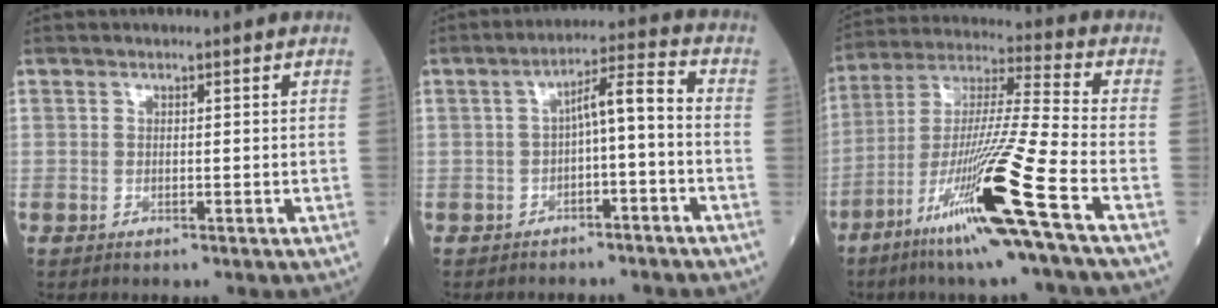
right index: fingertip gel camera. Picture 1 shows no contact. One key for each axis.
{"total": 5.6, "fx": -1.4, "fy": 1.0, "fz": 5.3, "tx": -0.083, "ty": 0.030, "tz": -0.021}
{"total": 18.6, "fx": -8.9, "fy": -1.8, "fz": 16.2, "tx": -0.339, "ty": -0.041, "tz": -0.171}